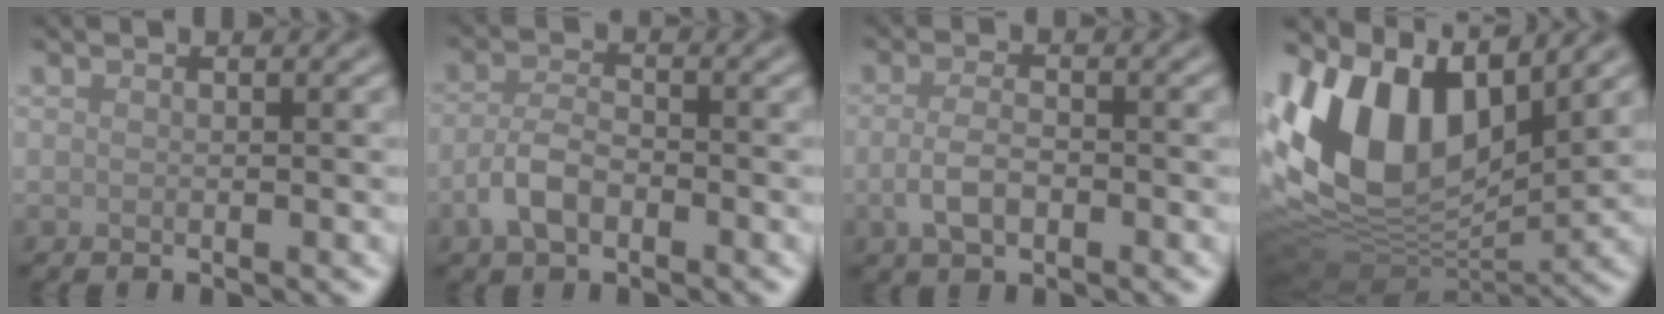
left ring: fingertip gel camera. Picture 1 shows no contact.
{"total": 3.2, "force": [-1.6, 1.7, 2.2], "torque": [-0.045, 0.003, -0.038]}
{"total": 2.8, "force": [-0.8, 1.5, 2.3], "torque": [-0.048, -0.002, -0.017]}
{"total": 12.2, "force": [3.6, 7.3, 9.1], "torque": [-0.192, -0.001, 0.063]}